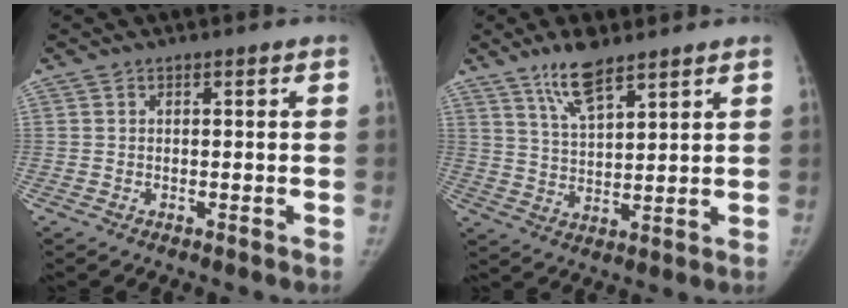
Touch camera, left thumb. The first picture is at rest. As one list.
[{"total": 8.1, "force": [5.8, 2.3, 5.1], "torque": [-0.087, -0.033, 0.113]}]